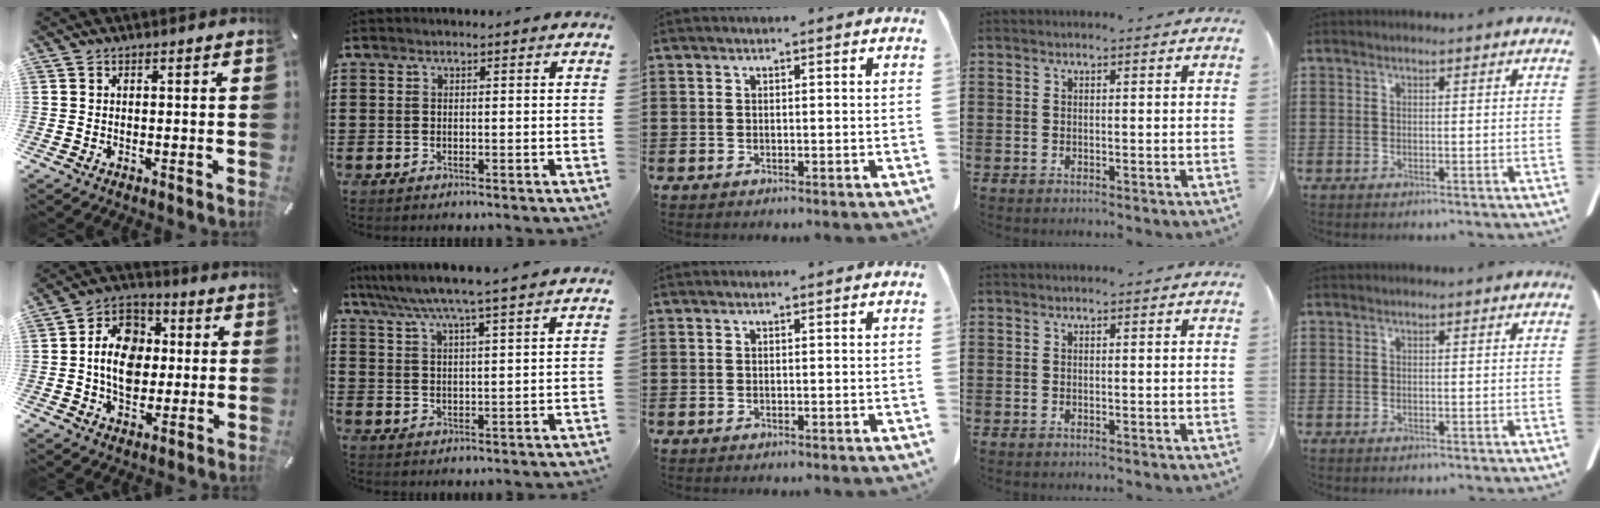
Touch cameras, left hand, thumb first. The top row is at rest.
{"thumb": {"total": 11.9, "force": [-0.9, 9.6, 6.9], "torque": [-0.131, 0.019, -0.016]}, "index": {"total": 5.7, "force": [5.0, -0.7, 2.7], "torque": [-0.071, -0.028, 0.085]}}